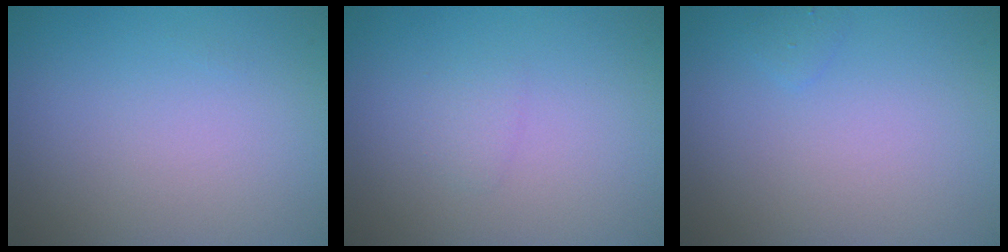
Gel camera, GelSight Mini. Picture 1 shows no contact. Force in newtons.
{"total": 0.9, "press": 0.9, "slide": 0.1}
{"total": 0.6, "press": 0.6, "slide": 0.1}